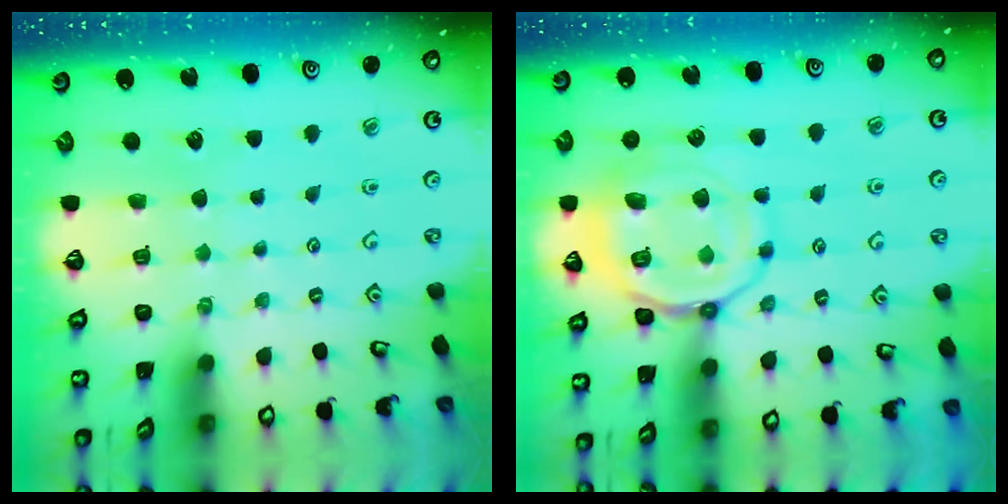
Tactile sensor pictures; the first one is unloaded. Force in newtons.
{"total": 15.7, "press": 15.6, "slide": 1.5}